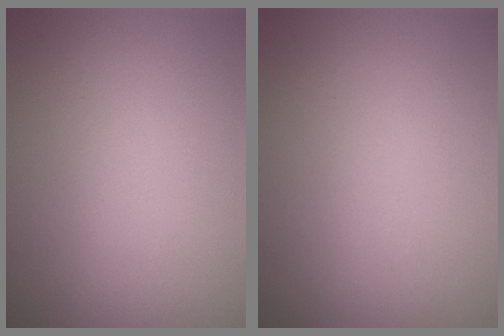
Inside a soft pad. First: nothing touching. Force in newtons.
{"total": 0.0}